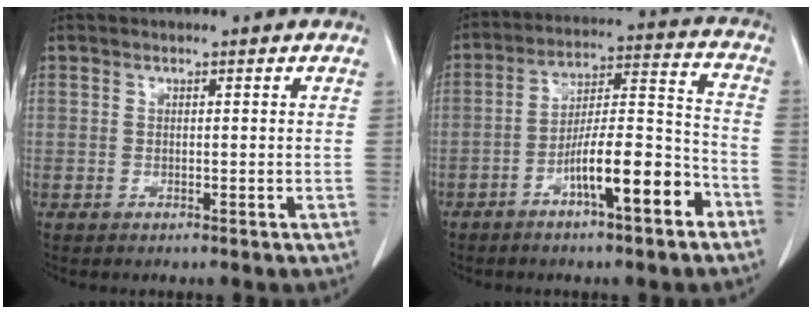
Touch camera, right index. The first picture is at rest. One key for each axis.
{"total": 12.1, "fx": -6.3, "fy": 1.8, "fz": 10.2, "tx": -0.167, "ty": 0.017, "tz": -0.103}